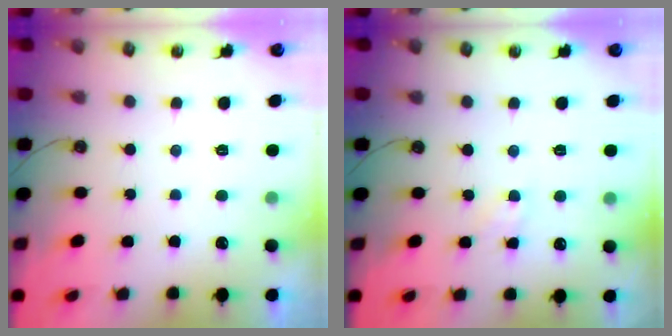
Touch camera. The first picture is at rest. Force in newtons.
{"total": 4.6, "press": 4.5, "slide": 0.6}